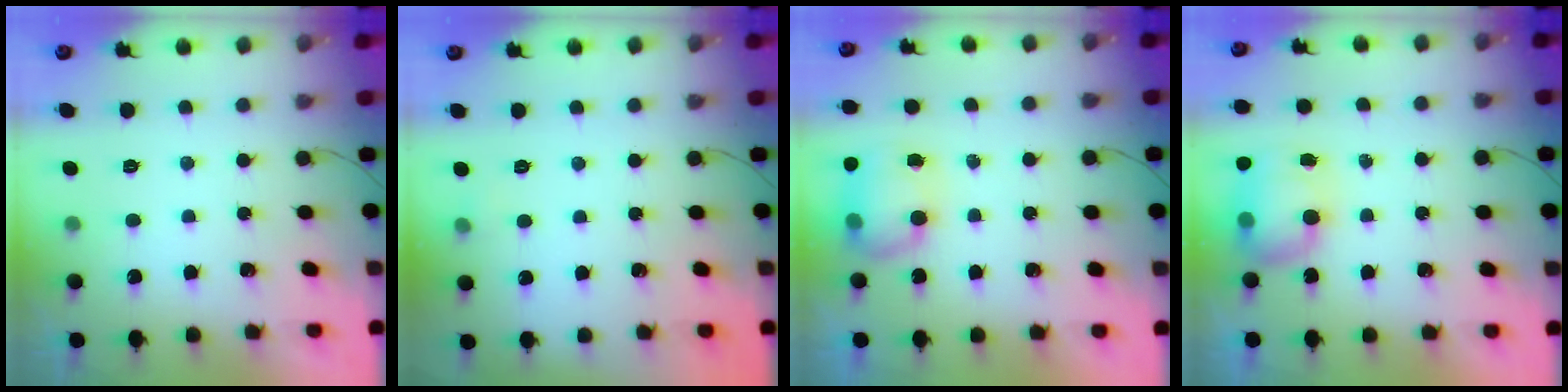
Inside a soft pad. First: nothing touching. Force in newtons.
{"total": 3.4, "press": 3.0, "slide": 1.6}
{"total": 8.4, "press": 8.3, "slide": 1.0}
{"total": 7.8, "press": 7.7, "slide": 1.1}